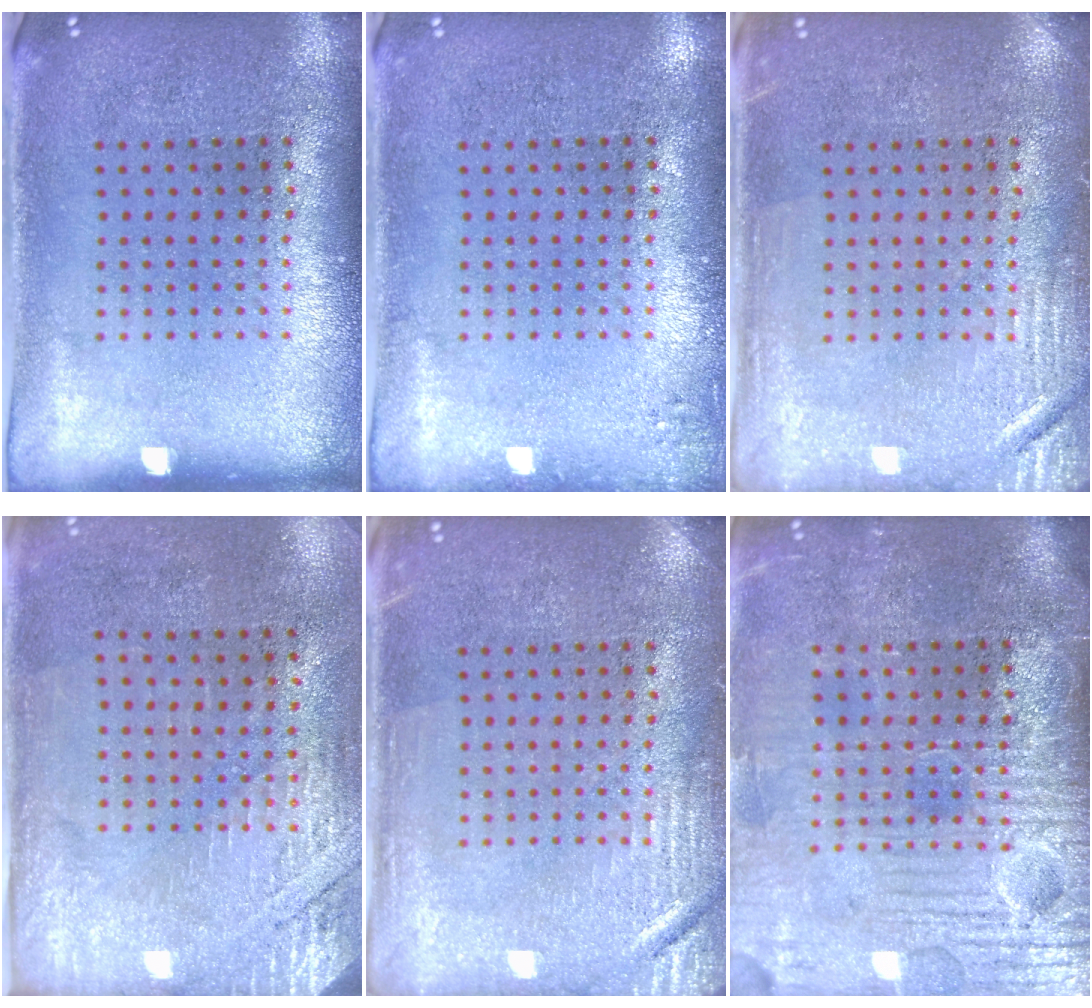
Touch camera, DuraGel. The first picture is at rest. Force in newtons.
{"total": 1.0, "press": 1.0, "slide": 0.2}
{"total": 2.7, "press": 2.7, "slide": 0.4}
{"total": 2.8, "press": 2.5, "slide": 1.4}
{"total": 2.9, "press": 2.9, "slide": 0.3}
{"total": 4.3, "press": 3.9, "slide": 1.8}